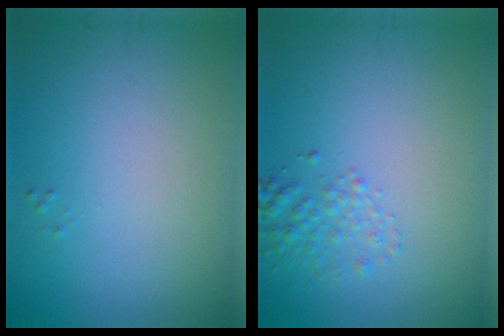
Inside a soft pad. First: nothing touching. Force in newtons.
{"total": 1.8, "press": 1.8, "slide": 0.1}